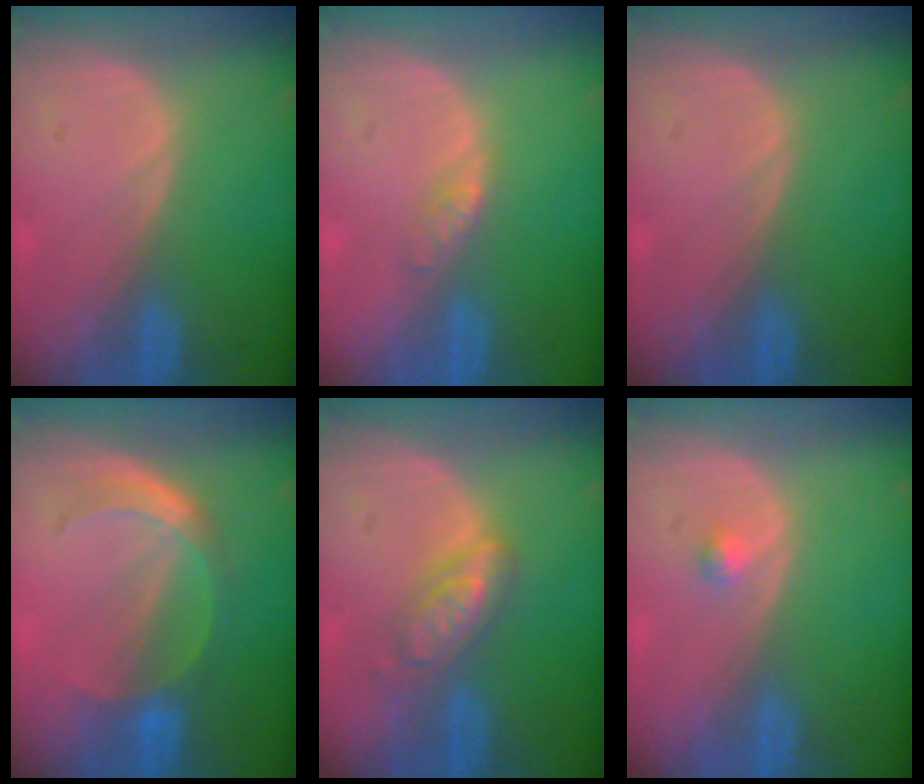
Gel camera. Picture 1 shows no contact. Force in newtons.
{"total": 1.7, "press": 1.7, "slide": 0.2}
{"total": 0.0}
{"total": 4.9, "press": 4.9, "slide": 0.3}
{"total": 5.0, "press": 5.0, "slide": 0.2}
{"total": 1.0, "press": 1.0, "slide": 0.1}